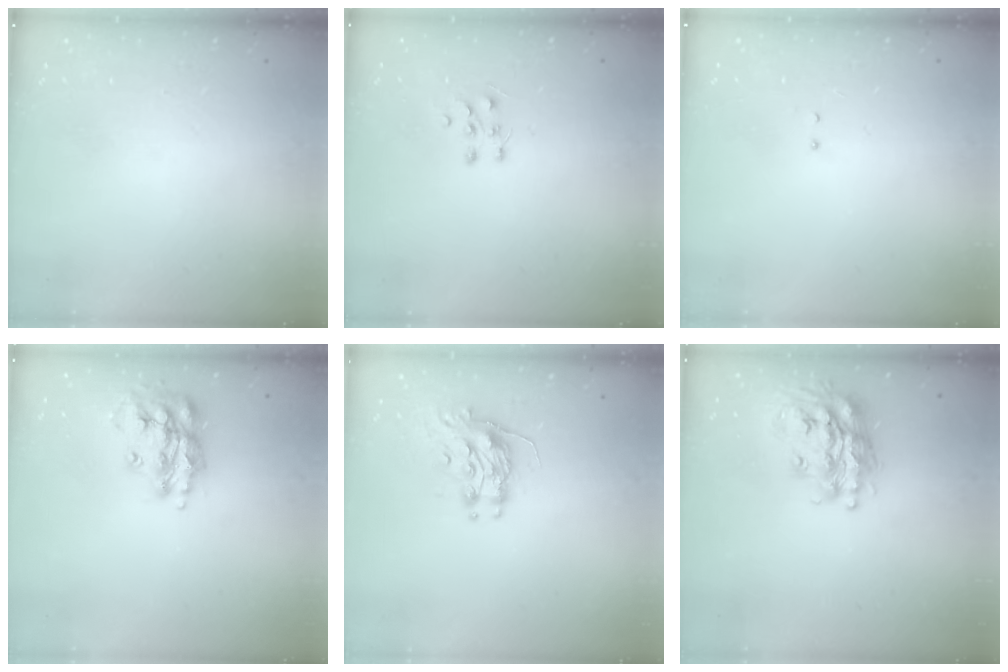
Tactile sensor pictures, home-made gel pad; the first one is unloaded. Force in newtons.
{"total": 5.6, "press": 5.5, "slide": 1.0}
{"total": 2.1, "press": 2.0, "slide": 0.6}
{"total": 17.4, "press": 17.4, "slide": 1.4}
{"total": 9.2, "press": 9.2, "slide": 0.5}
{"total": 18.8, "press": 18.8, "slide": 1.5}